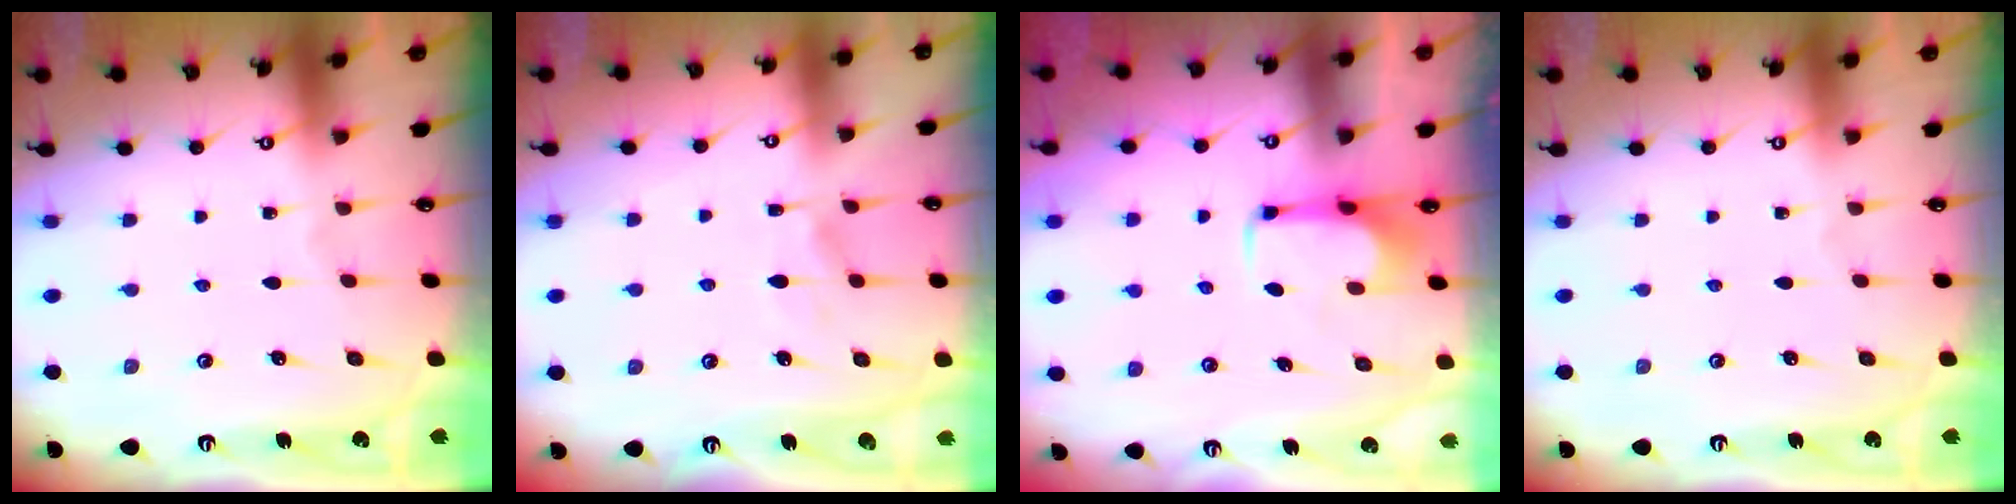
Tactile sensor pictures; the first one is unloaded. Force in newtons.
{"total": 6.4, "press": 6.4, "slide": 0.5}
{"total": 1.9, "press": 1.8, "slide": 0.6}
{"total": 0.0}